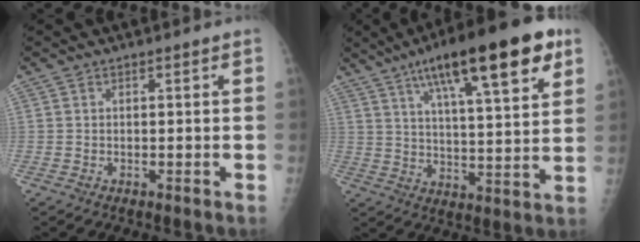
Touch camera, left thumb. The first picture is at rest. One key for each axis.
{"total": 22.1, "fx": 11.8, "fy": 5.4, "fz": 17.9, "tx": -0.255, "ty": -0.020, "tz": 0.181}